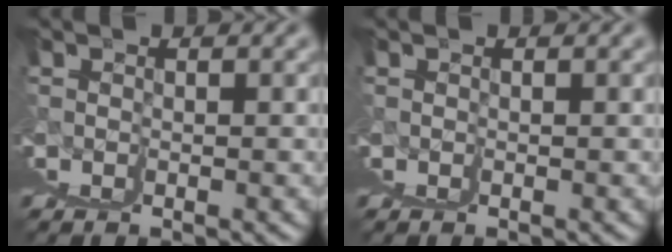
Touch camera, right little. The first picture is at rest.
{"total": 0.0}